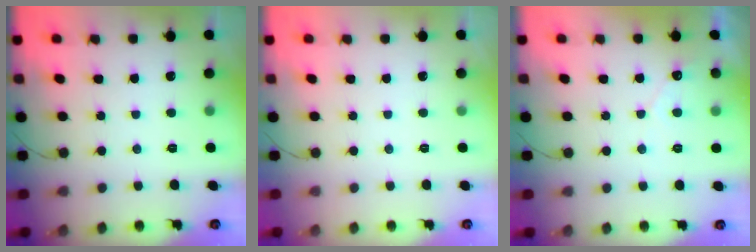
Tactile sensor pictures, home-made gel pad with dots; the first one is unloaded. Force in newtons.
{"total": 0.0}
{"total": 2.8, "press": 2.8, "slide": 0.1}